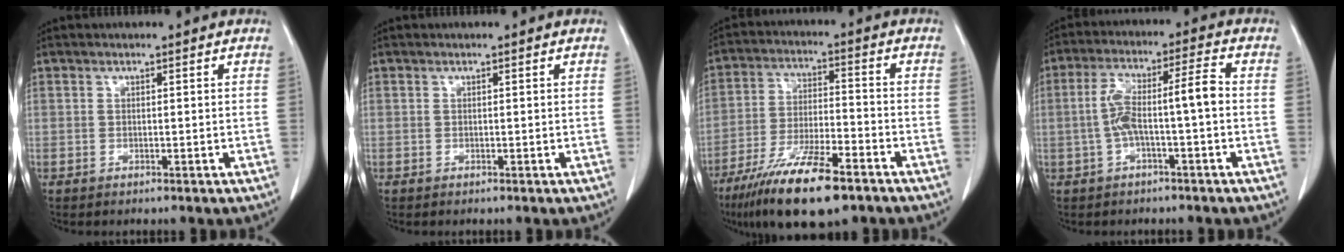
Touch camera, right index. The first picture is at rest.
{"total": 0.0}
{"total": 15.2, "force": [-10.1, 2.9, 10.9], "torque": [-0.208, -0.032, -0.180]}
{"total": 8.0, "force": [-1.1, 1.0, 7.8], "torque": [-0.151, 0.036, -0.020]}